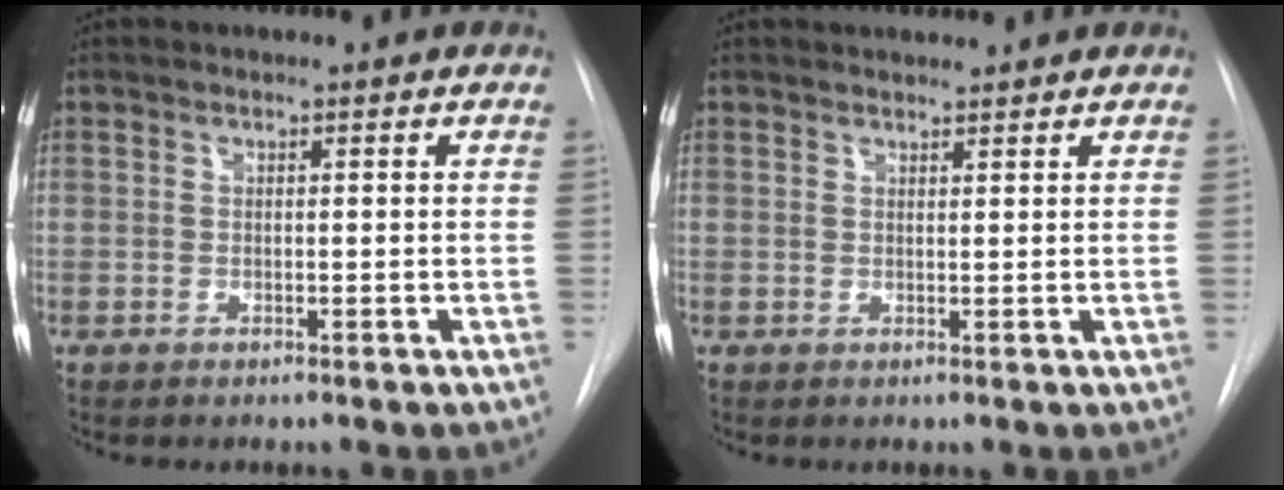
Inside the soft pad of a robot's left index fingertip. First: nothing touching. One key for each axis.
{"total": 2.0, "fx": 2.0, "fy": 0.1, "fz": 0.2, "tx": -0.004, "ty": 0.009, "tz": 0.032}